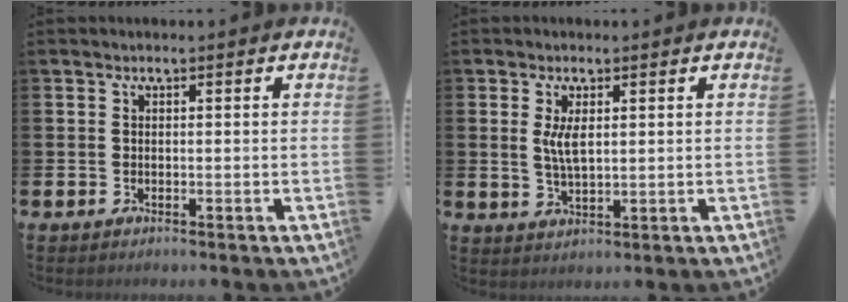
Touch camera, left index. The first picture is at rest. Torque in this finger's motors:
{"motor_torque": [0.39, -0.17, 0.23, 0.14]}